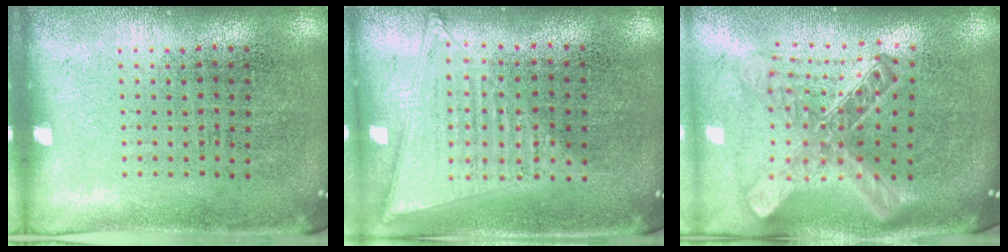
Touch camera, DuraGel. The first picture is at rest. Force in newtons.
{"total": 1.2, "press": 1.2, "slide": 0.2}
{"total": 2.8, "press": 2.0, "slide": 1.9}